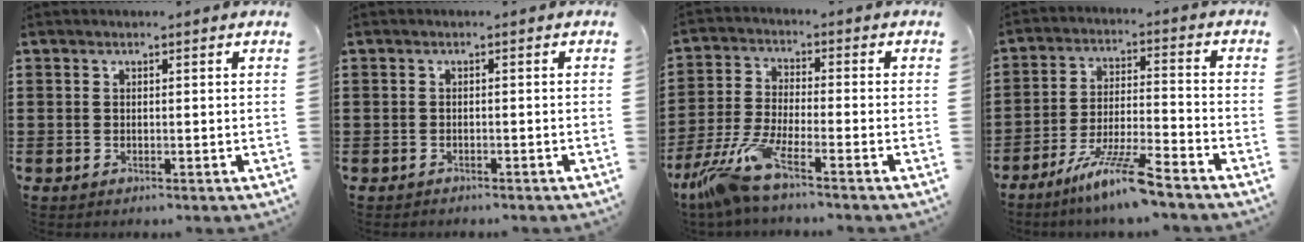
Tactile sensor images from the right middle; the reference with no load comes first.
{"total": 0.8, "force": [-0.7, 0.2, -0.1], "torque": [-0.001, 0.001, -0.017]}
{"total": 7.9, "force": [-6.2, 0.4, 5.0], "torque": [-0.132, -0.024, -0.128]}
{"total": 9.2, "force": [-7.2, 0.2, 5.7], "torque": [-0.112, -0.006, -0.138]}